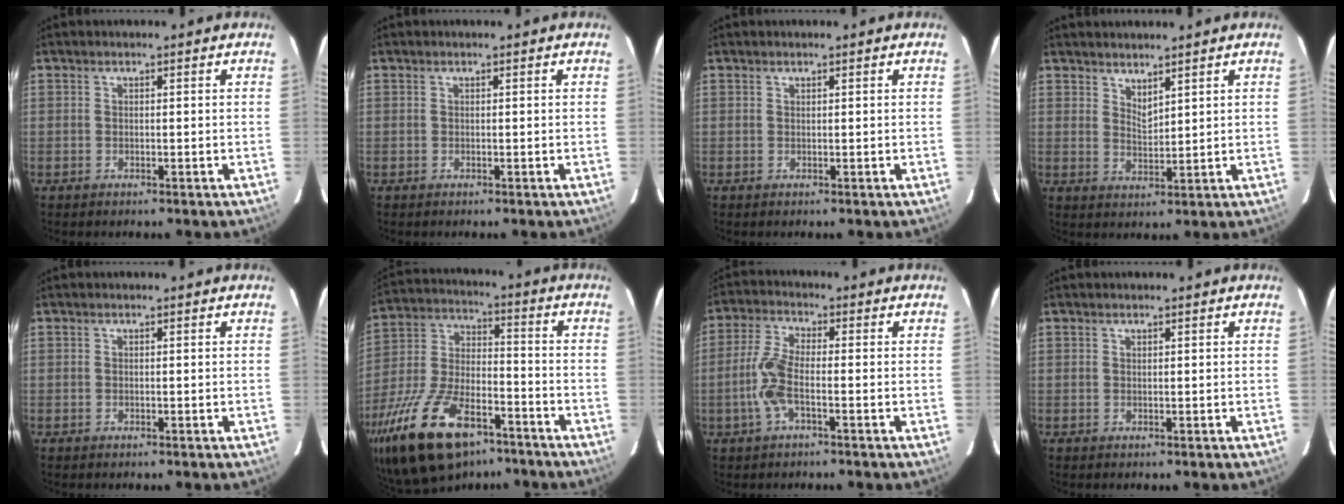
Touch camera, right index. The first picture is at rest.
{"total": 0.0}
{"total": 0.0}
{"total": 3.2, "force": [2.7, 0.8, 1.4], "torque": [-0.022, -0.004, 0.048]}
{"total": 0.0}
{"total": 24.8, "force": [-15.6, 11.3, 15.7], "torque": [-0.321, -0.018, -0.262]}
{"total": 6.9, "force": [-2.1, 2.0, 6.3], "torque": [-0.143, 0.004, -0.045]}
{"total": 0.0}